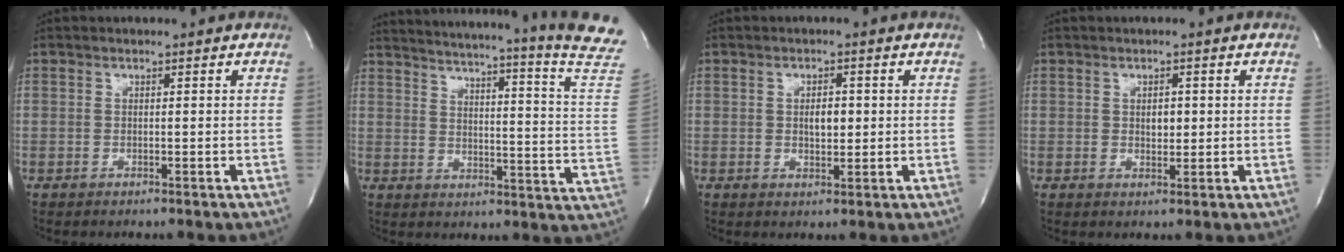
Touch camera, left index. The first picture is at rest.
{"total": 25.7, "force": [23.1, -2.7, 10.9], "torque": [-0.168, -0.117, 0.274]}
{"total": 2.8, "force": [-0.1, 1.3, 2.4], "torque": [-0.040, -0.005, 0.000]}
{"total": 1.8, "force": [0.0, 1.0, 1.5], "torque": [-0.024, -0.007, 0.001]}